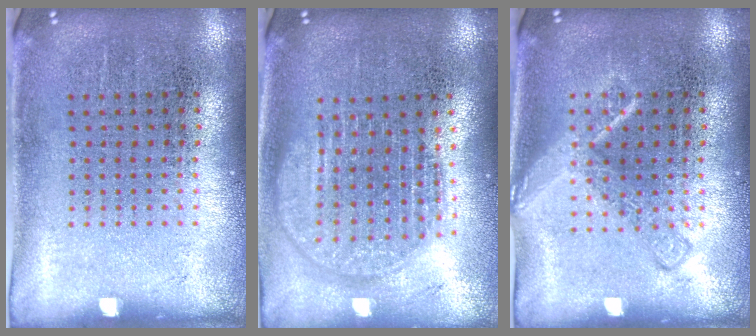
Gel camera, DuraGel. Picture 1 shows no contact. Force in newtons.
{"total": 1.8, "press": 1.6, "slide": 0.9}
{"total": 2.0, "press": 2.0, "slide": 0.4}